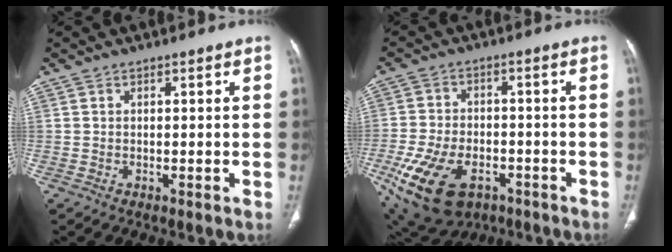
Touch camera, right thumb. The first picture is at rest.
{"total": 17.4, "force": [-7.5, 10.6, 11.6], "torque": [-0.234, 0.013, -0.112]}